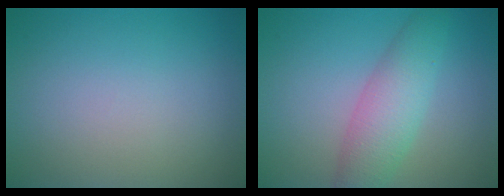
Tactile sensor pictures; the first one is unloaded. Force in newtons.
{"total": 4.7, "press": 4.7, "slide": 0.1}